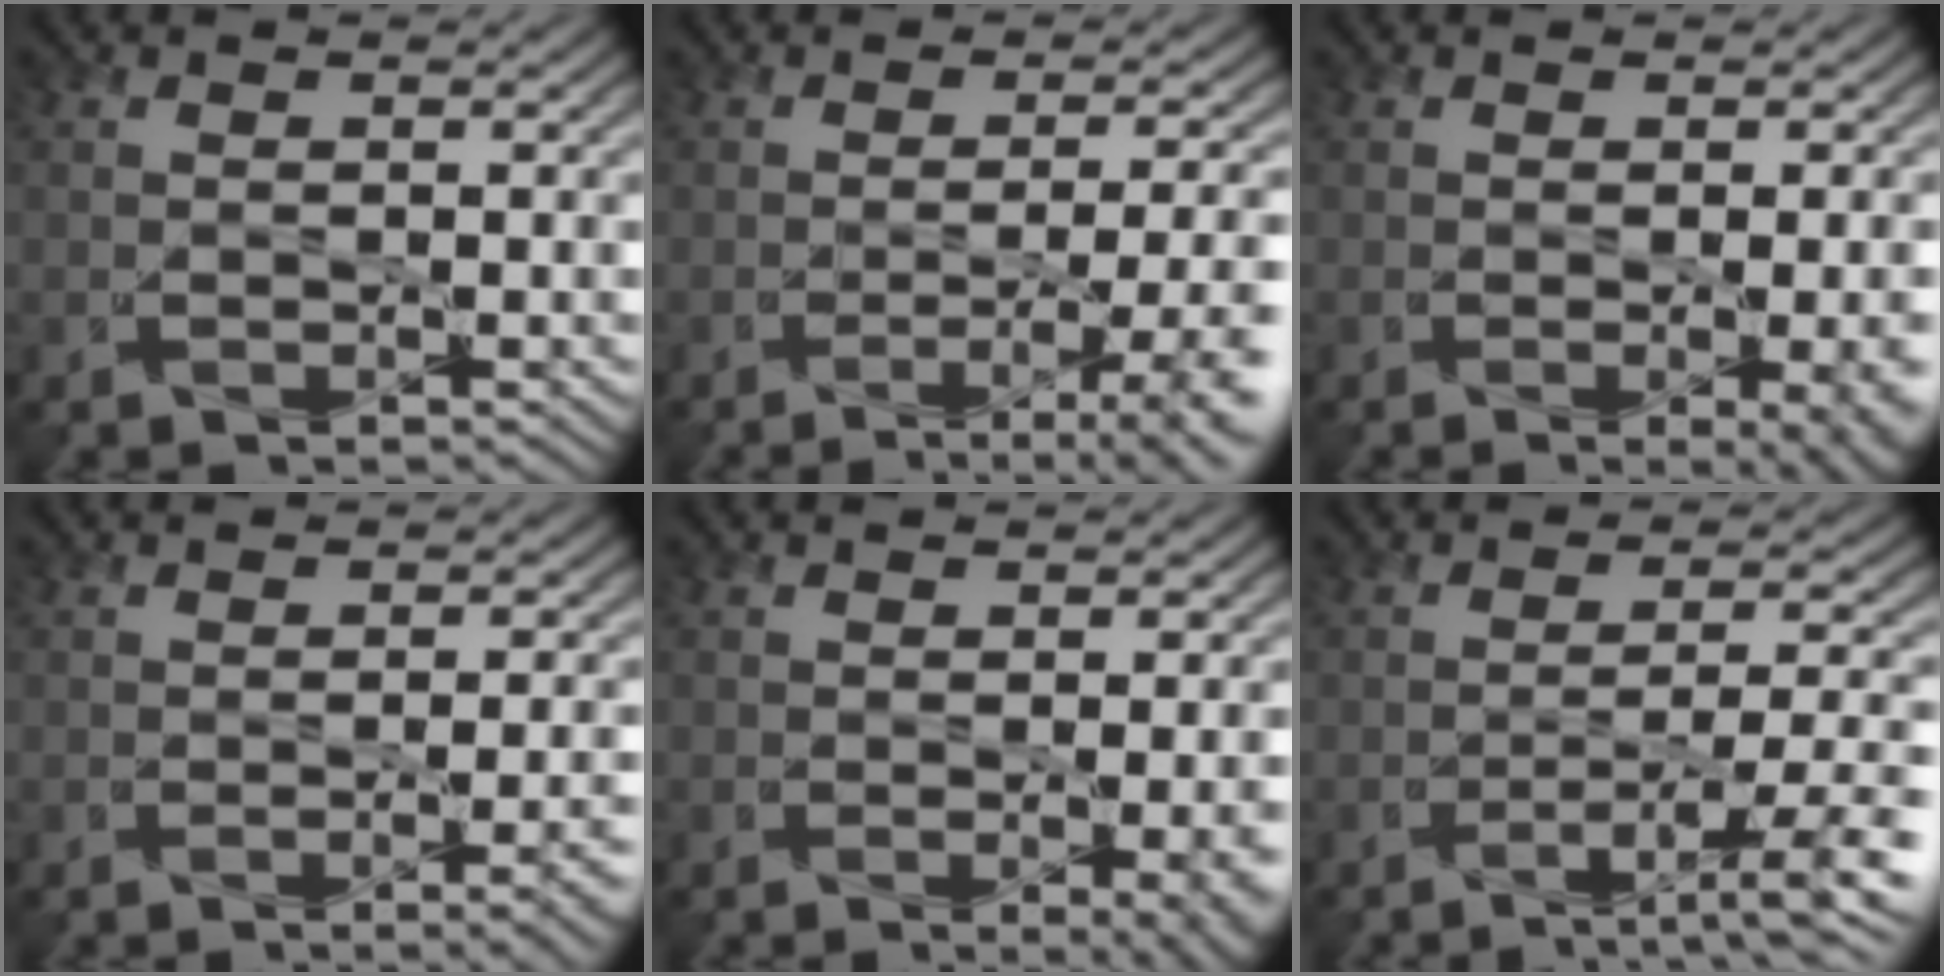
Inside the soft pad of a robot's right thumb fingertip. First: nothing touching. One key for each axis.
{"total": 8.0, "fx": -2.9, "fy": 1.7, "fz": 7.2, "tx": -0.105, "ty": -0.005, "tz": -0.035}
{"total": 5.8, "fx": -1.3, "fy": 1.6, "fz": 5.4, "tx": -0.060, "ty": -0.007, "tz": 0.001}
{"total": 3.7, "fx": -0.8, "fy": 0.7, "fz": 3.6, "tx": -0.048, "ty": 0.002, "tz": -0.006}
{"total": 4.6, "fx": -1.0, "fy": 1.1, "fz": 4.4, "tx": -0.054, "ty": -0.006, "tz": -0.001}
{"total": 6.9, "fx": -3.1, "fy": 0.8, "fz": 6.1, "tx": -0.104, "ty": 0.004, "tz": -0.047}